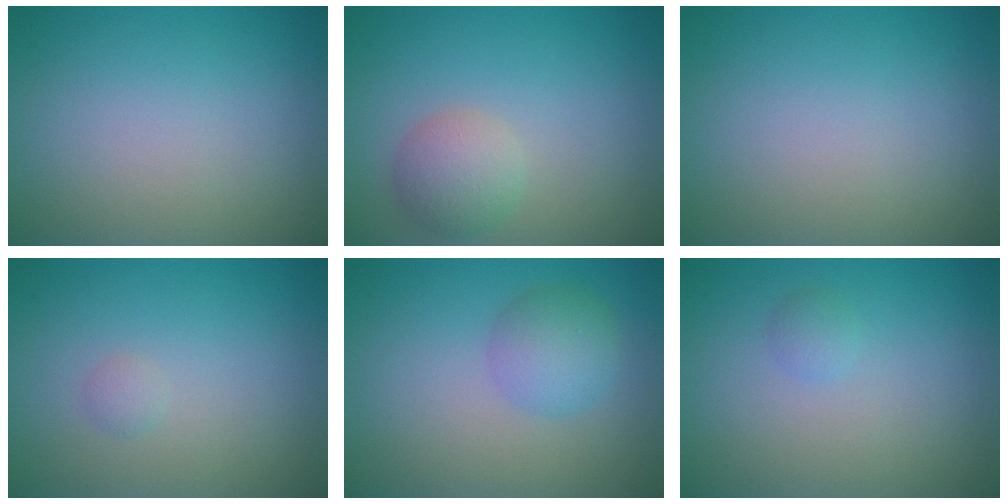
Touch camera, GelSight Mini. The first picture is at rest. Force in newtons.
{"total": 3.0, "press": 3.0, "slide": 0.1}
{"total": 0.0}
{"total": 0.6, "press": 0.6, "slide": 0.0}
{"total": 3.0, "press": 3.0, "slide": 0.1}
{"total": 0.9, "press": 0.9, "slide": 0.0}